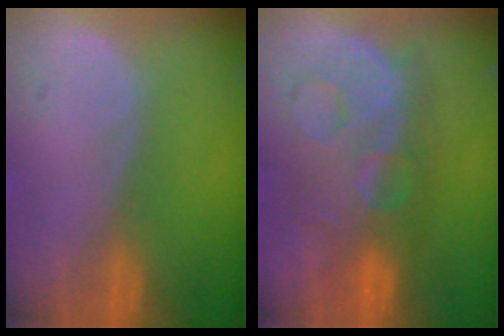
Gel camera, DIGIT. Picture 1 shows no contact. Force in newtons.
{"total": 9.1, "press": 9.0, "slide": 0.3}